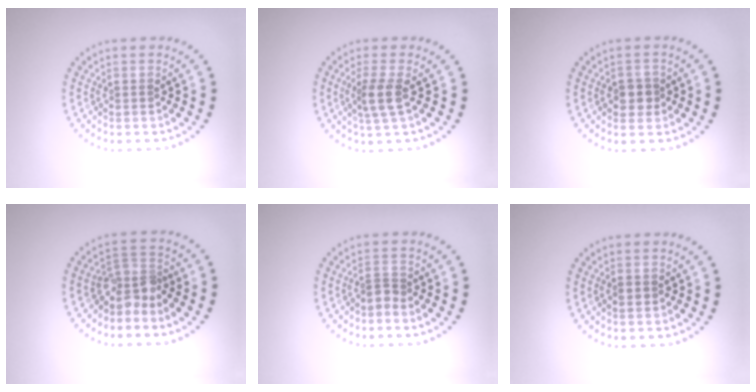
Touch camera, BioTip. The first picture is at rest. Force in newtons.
{"total": 2.5, "press": 1.9, "slide": 1.6}
{"total": 1.8, "press": 1.8, "slide": 0.6}
{"total": 2.6, "press": 1.9, "slide": 1.8}
{"total": 1.1, "press": 0.6, "slide": 0.9}
{"total": 1.1, "press": 1.1, "slide": 0.1}